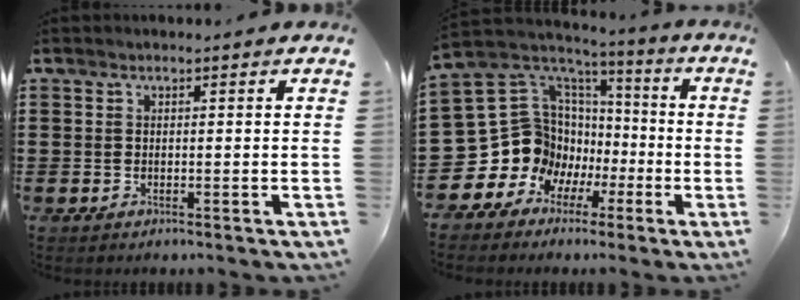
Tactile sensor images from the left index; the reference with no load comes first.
{"total": 12.9, "force": [-2.2, 12.3, 3.5], "torque": [-0.128, -0.036, -0.015]}